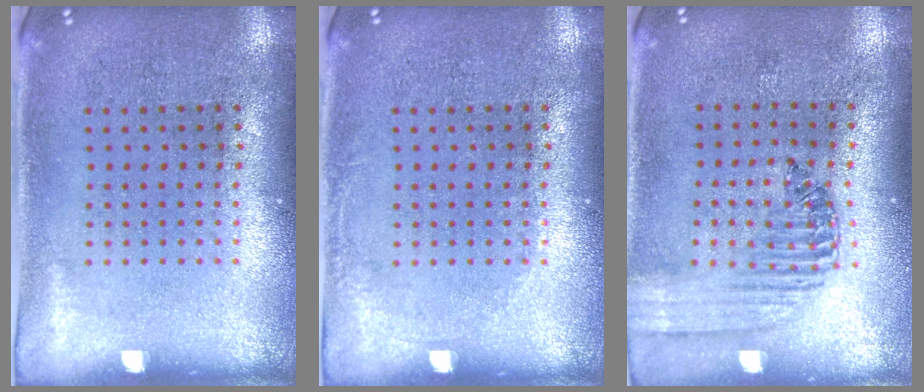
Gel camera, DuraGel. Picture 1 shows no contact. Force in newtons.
{"total": 0.7, "press": 0.7, "slide": 0.1}
{"total": 1.4, "press": 1.4, "slide": 0.4}